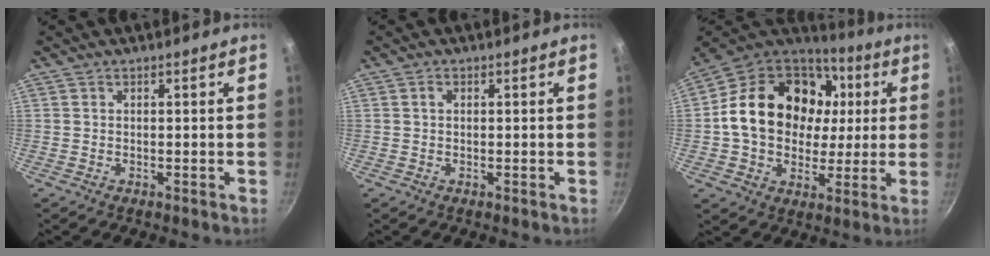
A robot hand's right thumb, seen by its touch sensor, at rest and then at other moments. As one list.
[{"total": 1.1, "force": [0.3, 0.8, 0.7], "torque": [-0.011, 0.006, 0.004]}, {"total": 24.7, "force": [3.7, 18.9, 15.5], "torque": [-0.253, 0.026, 0.062]}]